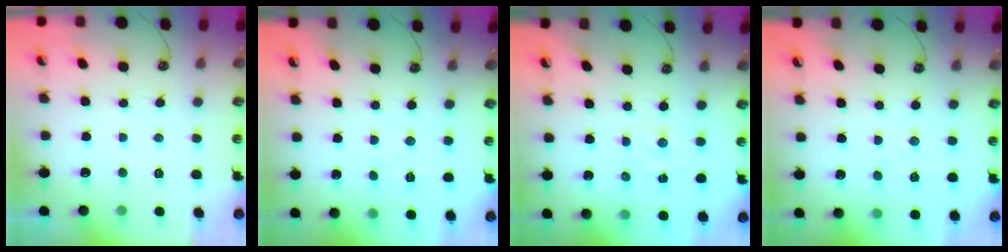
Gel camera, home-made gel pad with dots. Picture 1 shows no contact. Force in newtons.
{"total": 3.7, "press": 3.6, "slide": 0.6}
{"total": 2.2, "press": 2.2, "slide": 0.4}
{"total": 2.5, "press": 2.5, "slide": 0.4}